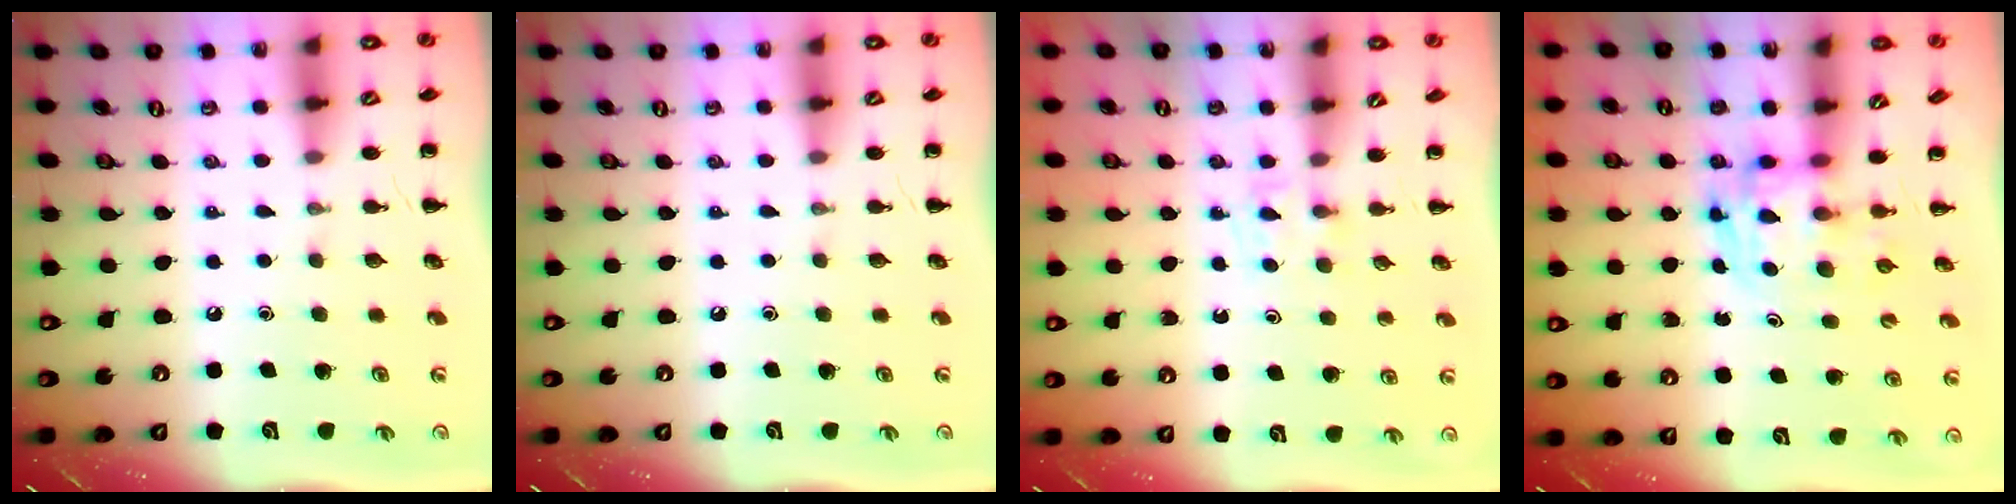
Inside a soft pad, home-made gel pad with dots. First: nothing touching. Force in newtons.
{"total": 0.0}
{"total": 2.8, "press": 2.5, "slide": 1.1}
{"total": 3.5, "press": 3.5, "slide": 0.6}